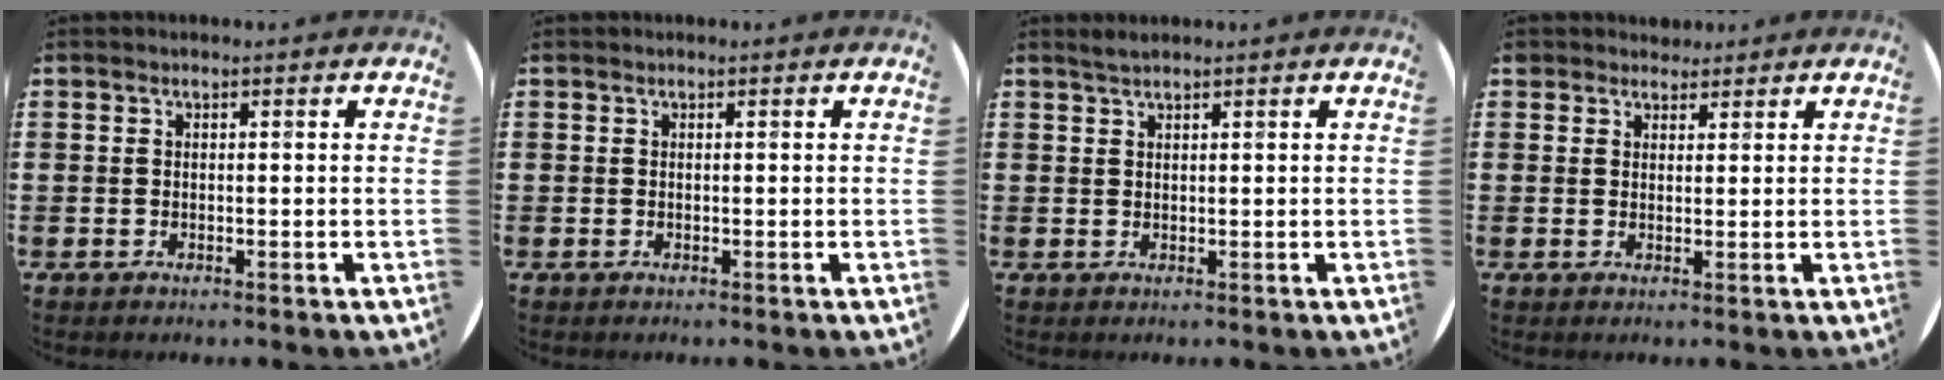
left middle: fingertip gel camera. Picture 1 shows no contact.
{"total": 0.0}
{"total": 1.2, "force": [1.1, 0.0, 0.4], "torque": [-0.008, 0.002, 0.020]}
{"total": 2.0, "force": [1.9, 0.8, -0.1], "torque": [0.006, 0.001, 0.035]}